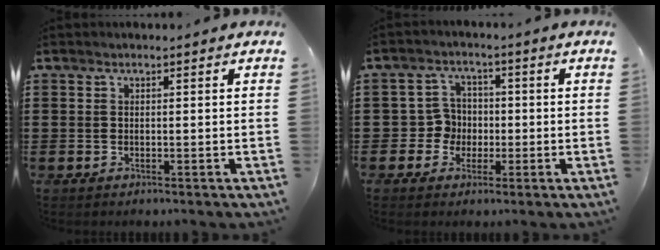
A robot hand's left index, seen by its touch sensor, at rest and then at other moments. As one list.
[{"total": 4.6, "force": [-0.8, 4.4, 1.1], "torque": [-0.038, 0.011, -0.017]}]